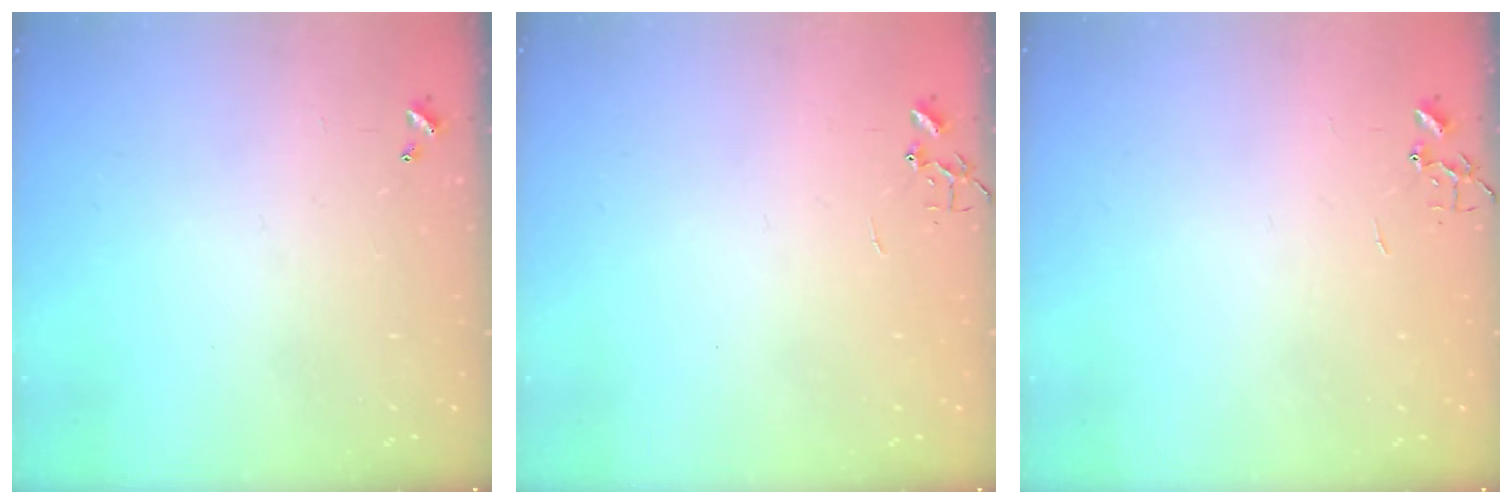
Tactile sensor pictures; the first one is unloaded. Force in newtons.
{"total": 0.0}
{"total": 0.0}